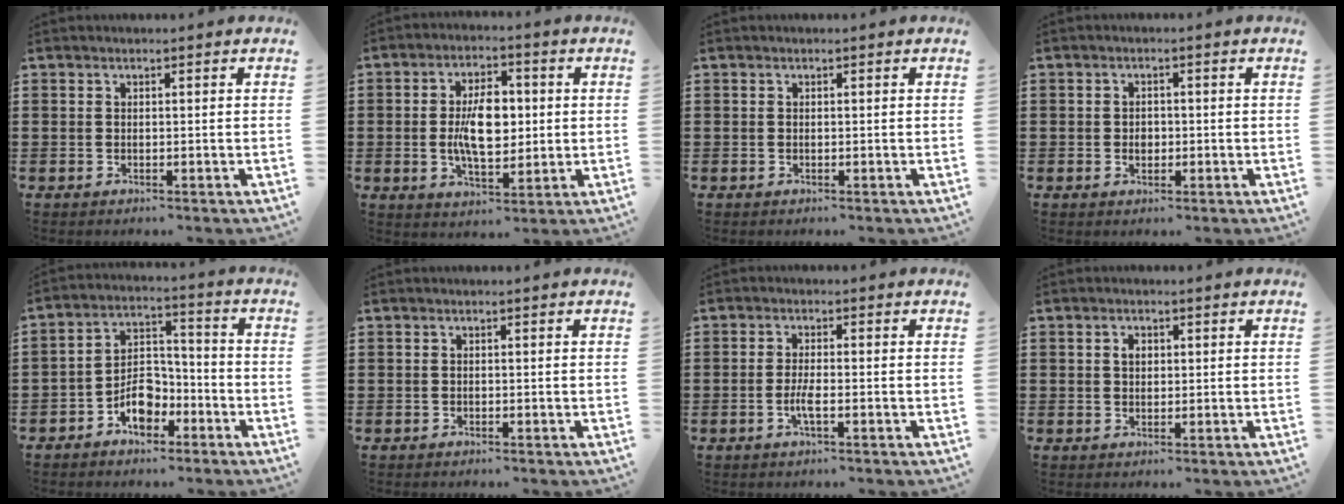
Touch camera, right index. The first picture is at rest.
{"total": 8.5, "force": [0.2, 4.4, 7.3], "torque": [-0.129, 0.006, -0.002]}
{"total": 0.0}
{"total": 1.8, "force": [-0.2, 1.3, 1.2], "torque": [-0.023, 0.006, -0.006]}
{"total": 7.0, "force": [-4.1, 4.2, 3.7], "torque": [-0.069, 0.021, -0.074]}
{"total": 0.0}
{"total": 3.0, "force": [-1.1, 0.5, 2.7], "torque": [-0.062, -0.004, -0.024]}
{"total": 1.7, "force": [0.4, 1.2, 1.1], "torque": [-0.024, 0.008, 0.007]}